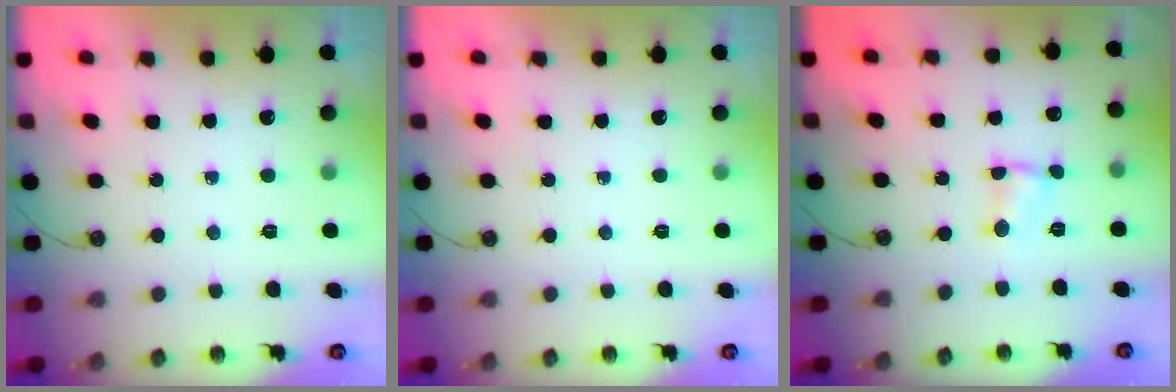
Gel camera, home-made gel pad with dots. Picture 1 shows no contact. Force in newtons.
{"total": 0.0}
{"total": 1.7, "press": 1.6, "slide": 0.2}